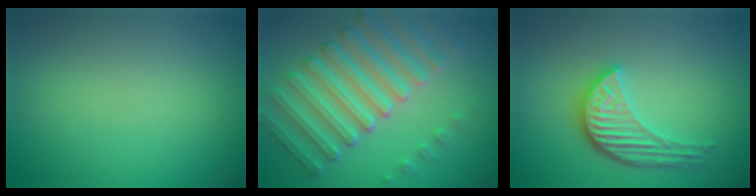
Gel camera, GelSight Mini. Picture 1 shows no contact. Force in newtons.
{"total": 7.5, "press": 5.6, "slide": 4.9}
{"total": 4.3, "press": 3.6, "slide": 2.4}